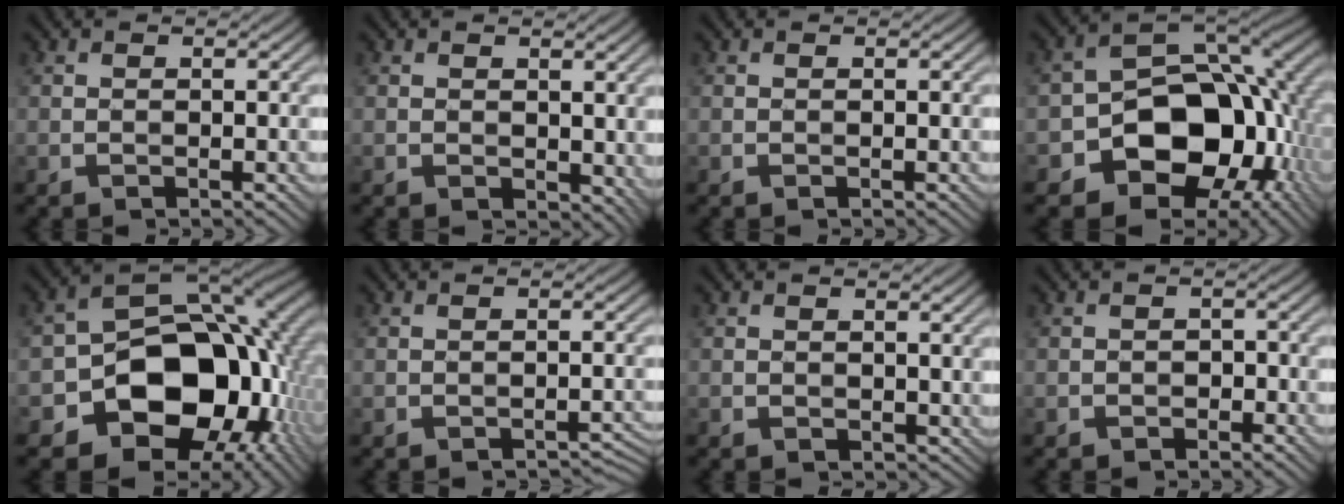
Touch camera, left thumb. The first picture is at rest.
{"total": 2.3, "force": [0.9, 1.6, 1.4], "torque": [-0.027, -0.007, 0.019]}
{"total": 0.0}
{"total": 15.5, "force": [-4.8, 11.5, 9.3], "torque": [-0.136, -0.031, -0.086]}
{"total": 17.3, "force": [-4.9, 13.0, 10.3], "torque": [-0.158, -0.033, -0.078]}
{"total": 1.2, "force": [-1.0, 0.3, 0.6], "torque": [-0.006, 0.002, -0.013]}
{"total": 0.8, "force": [0.5, 0.6, 0.2], "torque": [-0.006, -0.005, 0.012]}
{"total": 1.4, "force": [-0.6, 1.1, 0.5], "torque": [-0.001, 0.000, -0.012]}